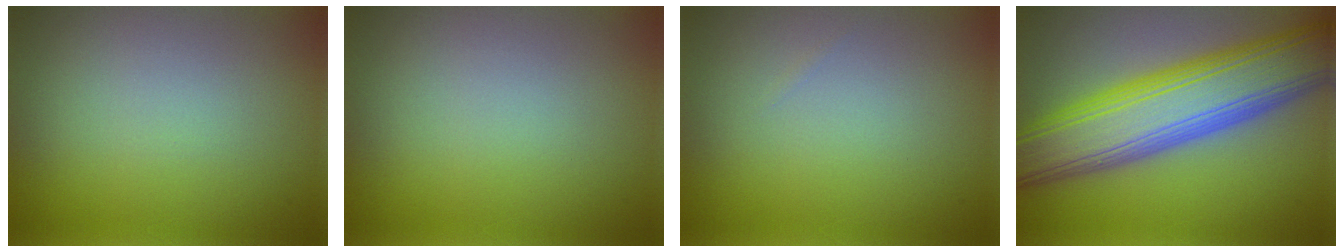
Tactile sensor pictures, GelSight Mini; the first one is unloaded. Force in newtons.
{"total": 0.0}
{"total": 0.0}
{"total": 11.7, "press": 11.6, "slide": 0.3}